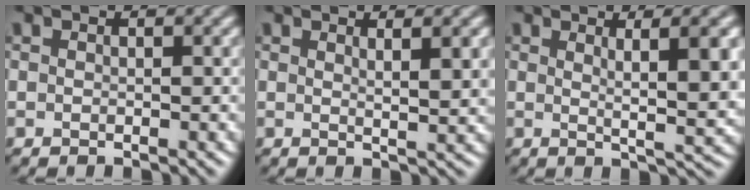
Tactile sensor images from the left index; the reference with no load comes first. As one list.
[{"total": 2.8, "force": [1.3, 0.6, 2.4], "torque": [-0.025, 0.000, 0.020]}, {"total": 6.5, "force": [1.7, 1.4, 6.1], "torque": [-0.072, -0.005, 0.032]}]